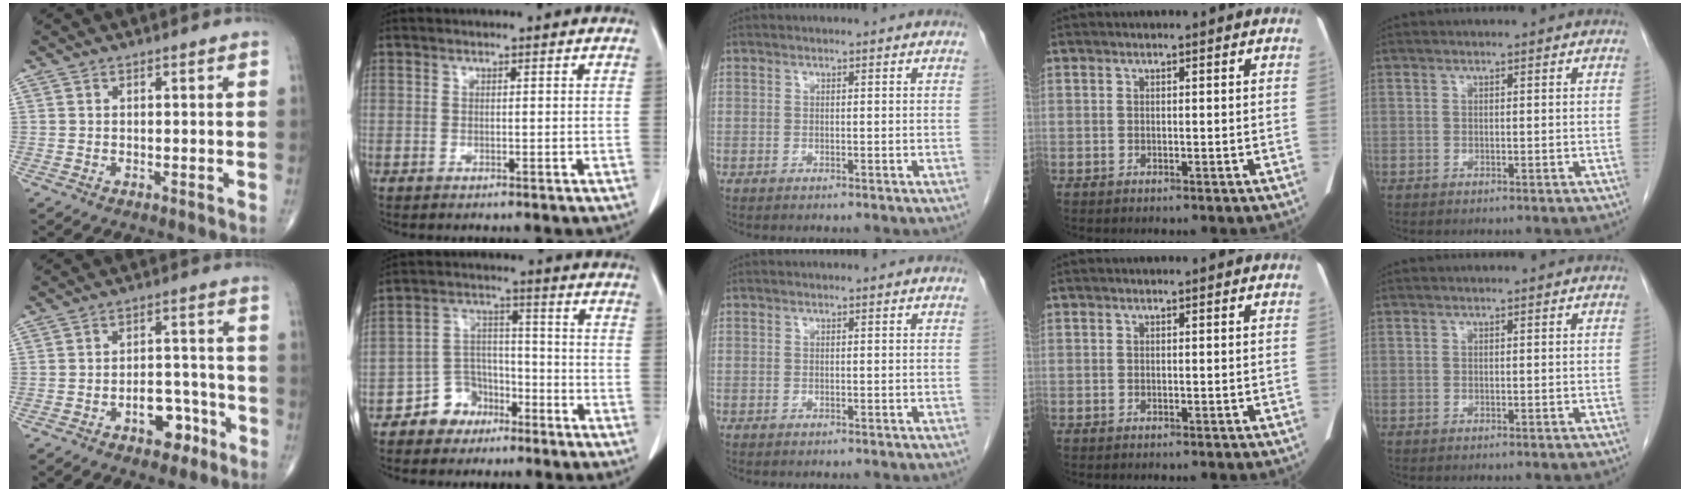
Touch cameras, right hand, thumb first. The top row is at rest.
{"thumb": {"total": 7.5, "force": [-3.9, 4.4, 4.7], "torque": [-0.041, 0.040, -0.055]}, "index": {"total": 6.4, "force": [-4.3, 4.5, 1.3], "torque": [-0.022, 0.019, -0.075]}}